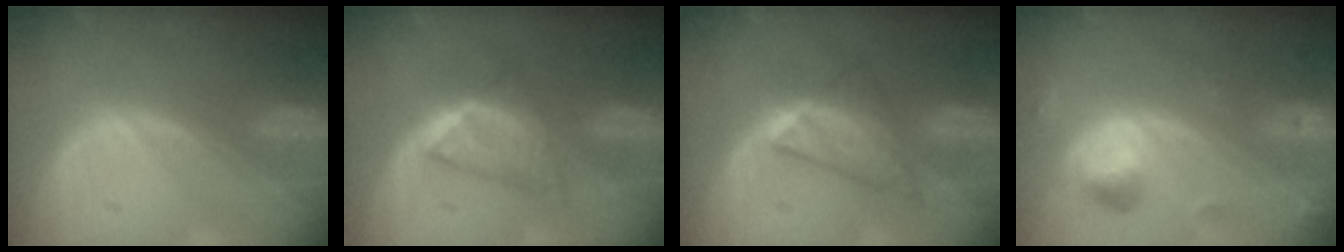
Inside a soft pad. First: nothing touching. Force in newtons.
{"total": 6.2, "press": 5.4, "slide": 3.2}
{"total": 5.9, "press": 5.9, "slide": 0.7}
{"total": 5.2, "press": 4.9, "slide": 1.8}